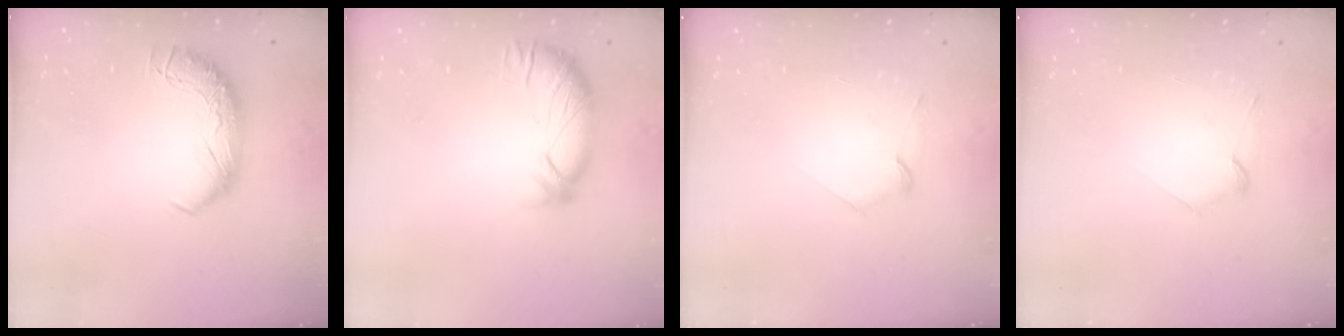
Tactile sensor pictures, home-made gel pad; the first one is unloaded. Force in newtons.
{"total": 3.6, "press": 3.4, "slide": 1.3}
{"total": 7.5, "press": 7.4, "slide": 0.7}
{"total": 7.5, "press": 7.4, "slide": 0.7}